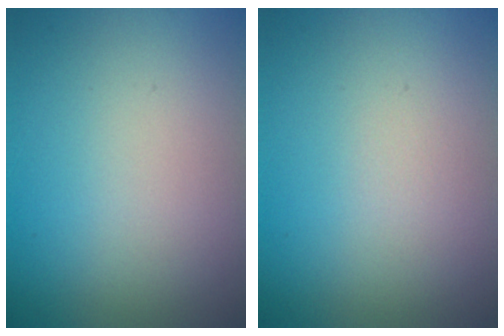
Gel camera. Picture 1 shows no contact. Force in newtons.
{"total": 0.0}